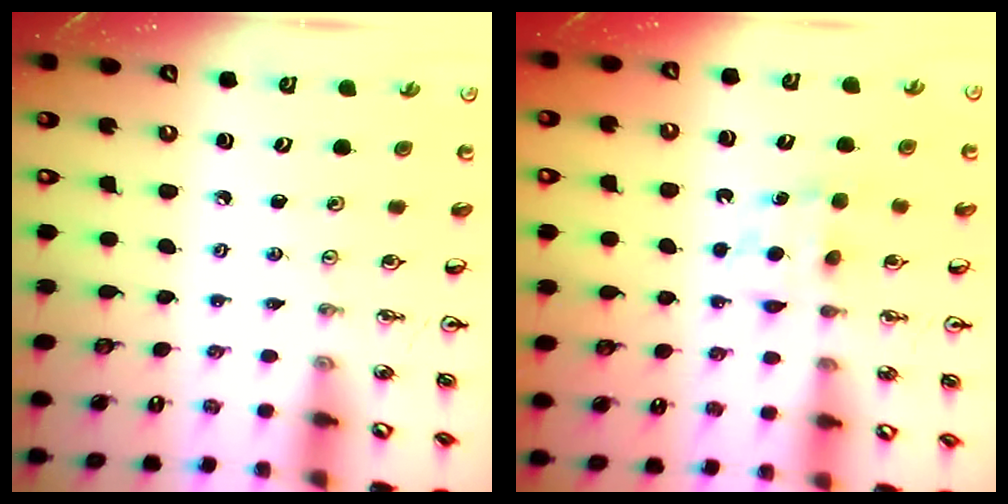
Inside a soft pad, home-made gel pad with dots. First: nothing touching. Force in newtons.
{"total": 5.3, "press": 5.3, "slide": 0.7}